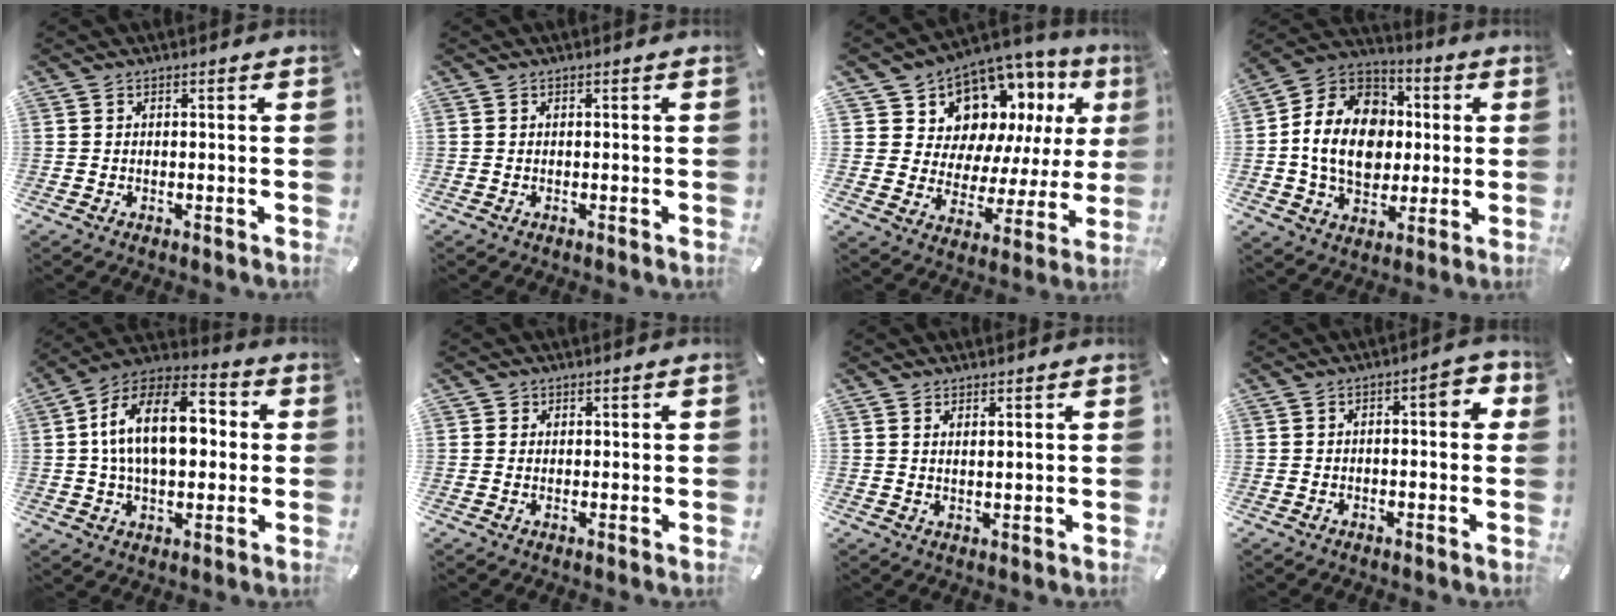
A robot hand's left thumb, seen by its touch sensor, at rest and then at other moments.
{"total": 0.0}
{"total": 13.2, "force": [7.8, 9.6, 4.8], "torque": [-0.079, -0.071, 0.145]}
{"total": 16.3, "force": [-0.6, 13.4, 9.4], "torque": [-0.198, 0.018, -0.010]}
{"total": 16.8, "force": [2.3, 10.1, 13.3], "torque": [-0.245, 0.003, 0.034]}
{"total": 1.1, "force": [0.4, 1.1, 0.1], "torque": [0.005, 0.001, 0.004]}
{"total": 1.5, "force": [1.4, 0.0, 0.7], "torque": [-0.013, -0.003, 0.026]}
{"total": 5.5, "force": [0.4, 2.3, 4.9], "torque": [-0.061, 0.002, -0.002]}